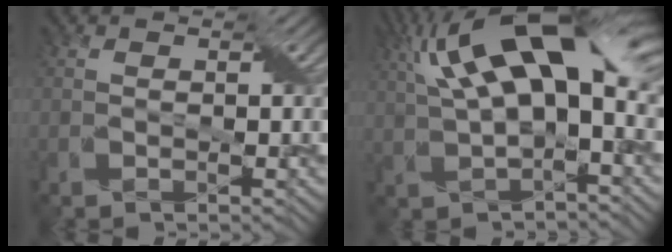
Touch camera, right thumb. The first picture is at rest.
{"total": 14.1, "force": [4.4, 5.0, 12.4], "torque": [-0.230, 0.022, 0.077]}